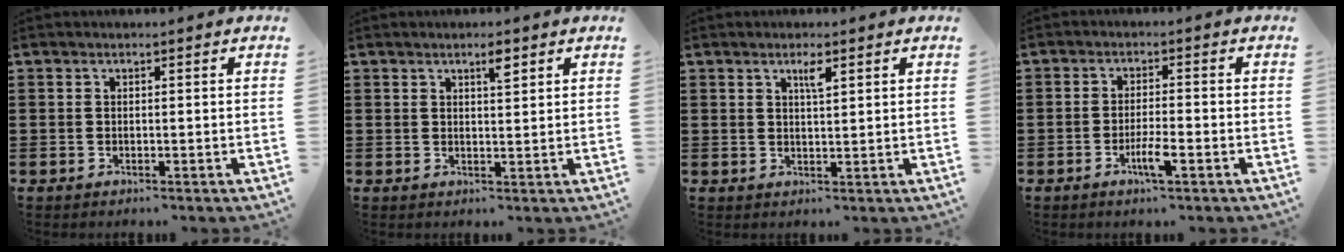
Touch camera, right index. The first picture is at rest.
{"total": 2.6, "force": [1.7, 0.6, 1.8], "torque": [-0.023, -0.003, 0.025]}
{"total": 2.2, "force": [1.2, 0.4, 1.8], "torque": [-0.031, -0.001, 0.019]}
{"total": 3.8, "force": [-1.9, 0.6, 3.3], "torque": [-0.061, -0.003, -0.035]}